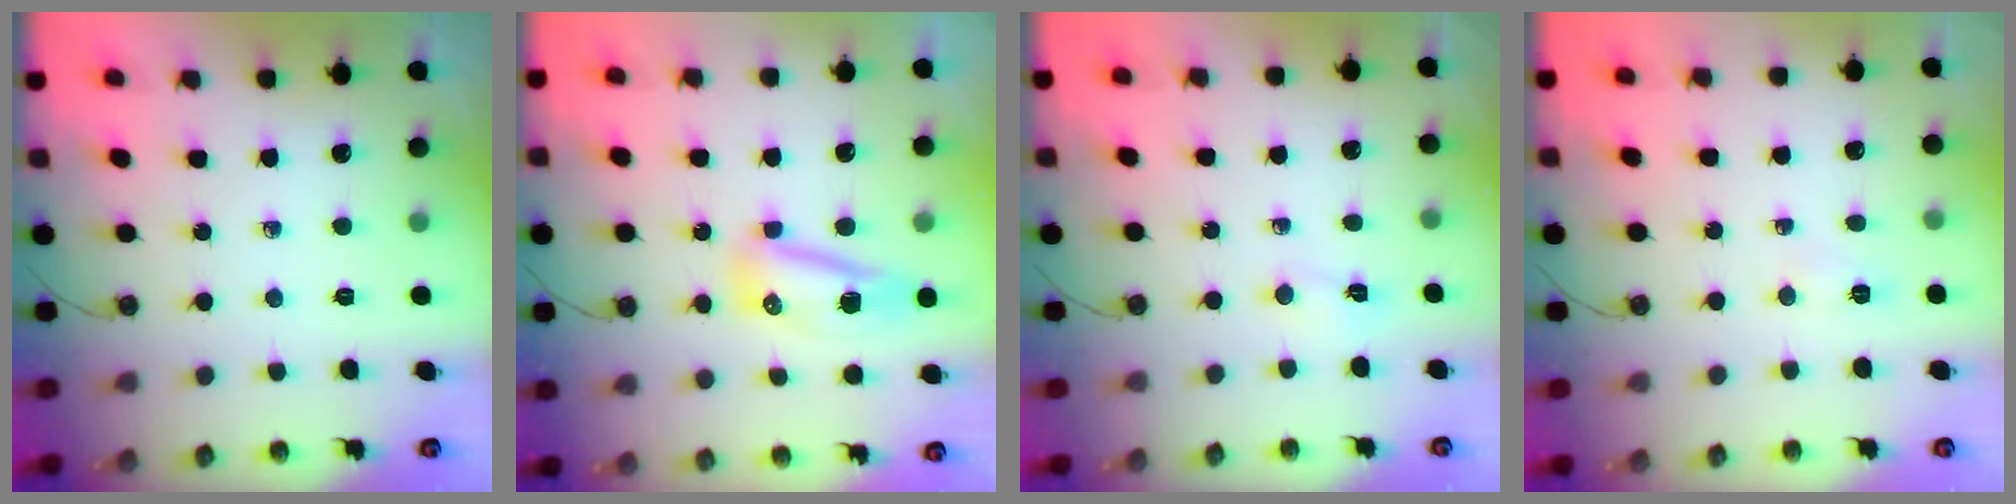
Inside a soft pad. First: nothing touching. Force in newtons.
{"total": 16.3, "press": 11.1, "slide": 11.9}
{"total": 2.3, "press": 2.3, "slide": 0.5}
{"total": 4.4, "press": 2.8, "slide": 3.5}